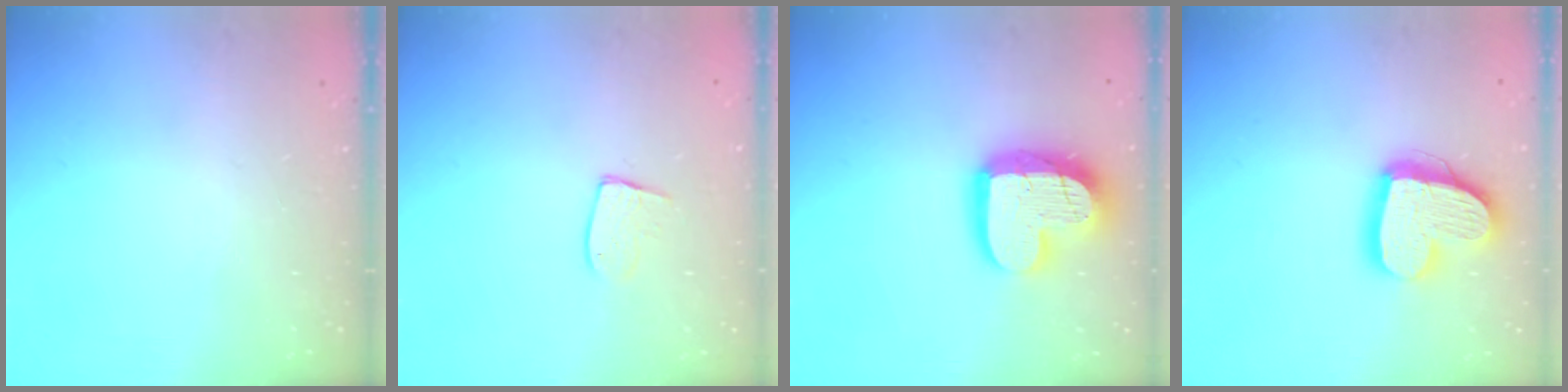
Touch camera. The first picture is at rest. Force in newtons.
{"total": 7.9, "press": 7.9, "slide": 0.4}
{"total": 16.9, "press": 16.9, "slide": 1.4}
{"total": 17.6, "press": 17.5, "slide": 1.9}